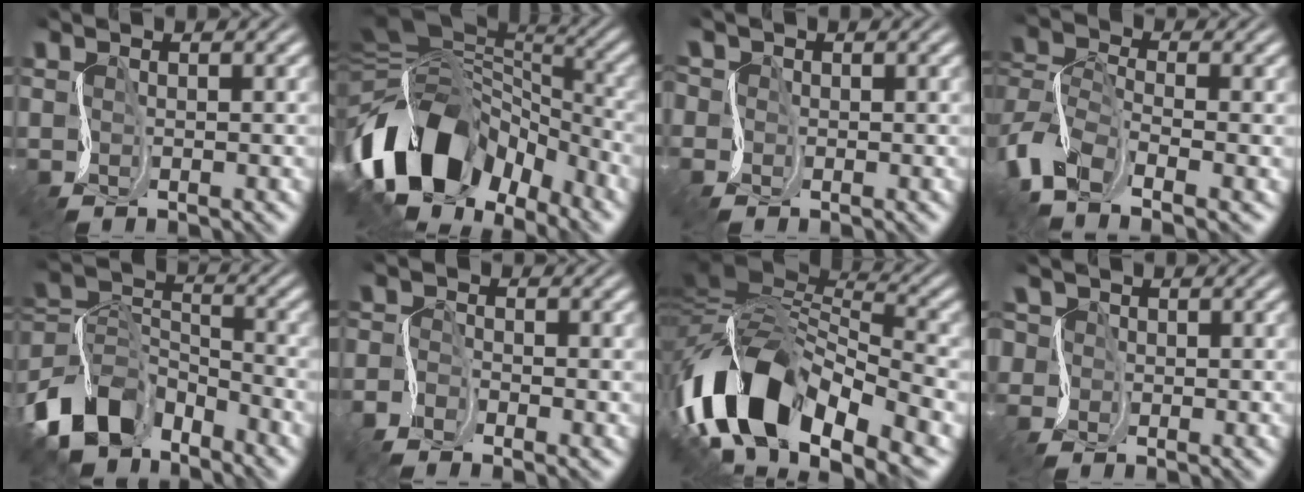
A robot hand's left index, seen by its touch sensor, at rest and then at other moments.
{"total": 13.5, "force": [-5.5, 9.0, 8.4], "torque": [-0.164, 0.012, -0.111]}
{"total": 2.6, "force": [0.3, 2.5, 0.7], "torque": [-0.011, 0.011, -0.028]}
{"total": 9.0, "force": [-4.9, 4.4, 6.1], "torque": [-0.120, -0.006, -0.111]}
{"total": 10.9, "force": [-7.0, 6.3, 5.5], "torque": [-0.107, 0.005, -0.153]}
{"total": 2.3, "force": [-1.7, 0.9, 1.1], "torque": [-0.023, 0.001, -0.047]}
{"total": 15.1, "force": [-6.1, 8.0, 11.2], "torque": [-0.212, 0.017, -0.121]}
{"total": 3.5, "force": [0.7, 3.3, 1.1], "torque": [-0.024, 0.021, -0.019]}